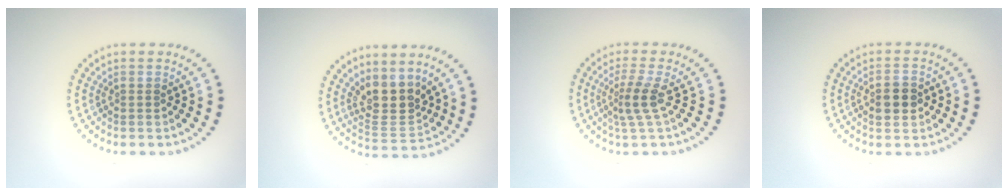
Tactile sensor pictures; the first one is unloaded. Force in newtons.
{"total": 4.0, "press": 3.5, "slide": 1.9}
{"total": 2.6, "press": 1.8, "slide": 1.8}
{"total": 2.9, "press": 2.9, "slide": 0.1}